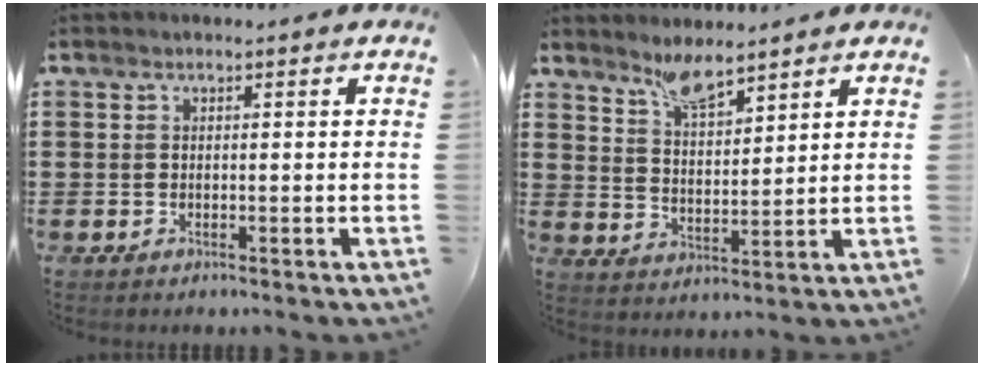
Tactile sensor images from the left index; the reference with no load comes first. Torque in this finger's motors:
{"motor_torque": [0.57, -0.30, 0.29, 0.04]}